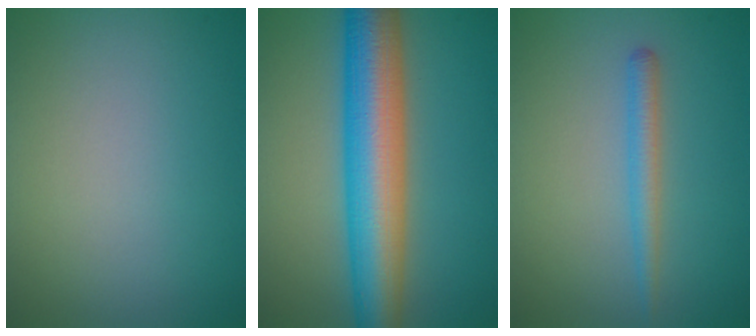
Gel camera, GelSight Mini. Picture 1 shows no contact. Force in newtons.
{"total": 10.1, "press": 10.1, "slide": 0.3}
{"total": 1.9, "press": 1.9, "slide": 0.0}